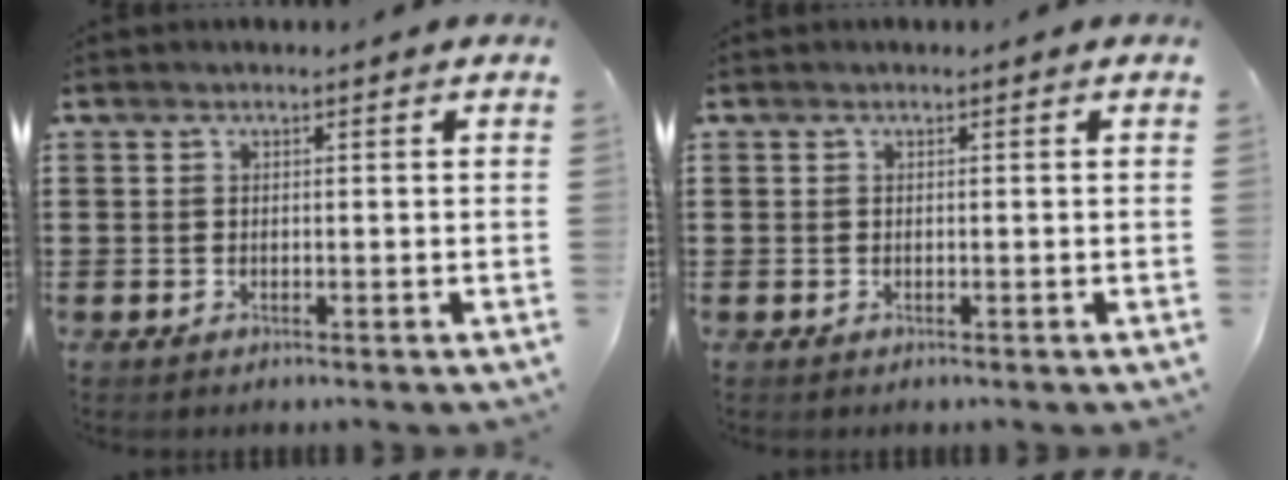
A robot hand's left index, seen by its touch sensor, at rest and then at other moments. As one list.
[{"total": 0.0}]